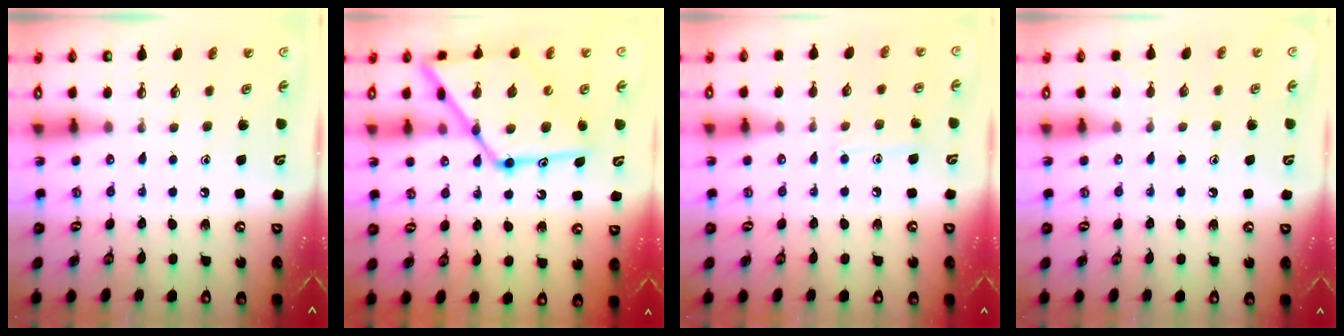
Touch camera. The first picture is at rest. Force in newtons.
{"total": 22.6, "press": 22.5, "slide": 1.8}
{"total": 7.5, "press": 7.5, "slide": 0.4}
{"total": 3.6, "press": 3.6, "slide": 0.4}